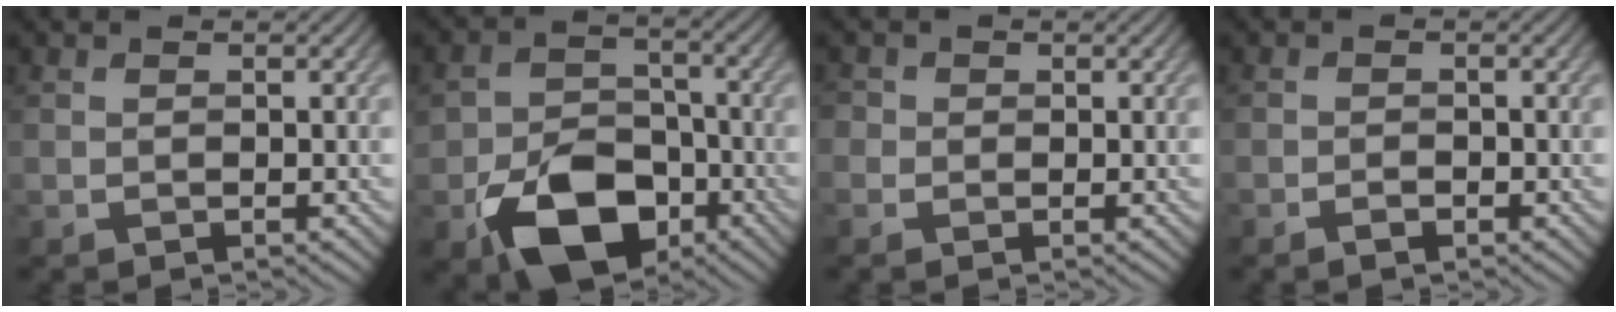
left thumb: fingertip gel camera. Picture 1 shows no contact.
{"total": 10.7, "force": [-5.2, 7.0, 6.2], "torque": [-0.124, -0.019, -0.095]}
{"total": 1.5, "force": [0.1, 1.4, 0.2], "torque": [-0.004, 0.002, -0.005]}
{"total": 1.3, "force": [-0.9, 0.4, 0.8], "torque": [-0.014, 0.000, -0.017]}